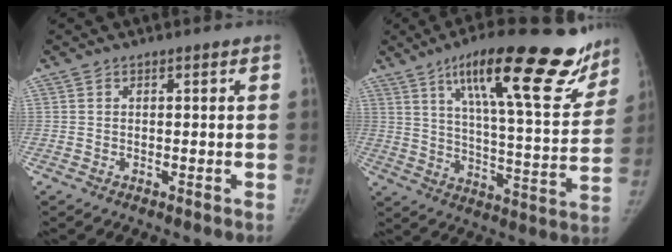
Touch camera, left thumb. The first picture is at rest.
{"total": 26.2, "force": [16.9, 6.8, 18.8], "torque": [-0.237, -0.060, 0.250]}